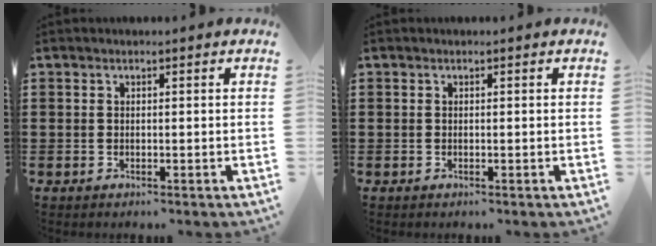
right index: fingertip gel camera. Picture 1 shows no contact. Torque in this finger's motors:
{"motor_torque": [0.73, 1.41, 0.00, 0.00]}